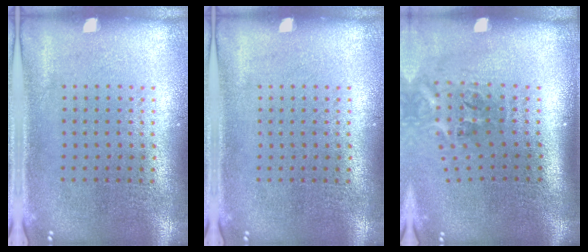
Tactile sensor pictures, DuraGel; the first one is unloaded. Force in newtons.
{"total": 0.0}
{"total": 2.3, "press": 1.4, "slide": 1.8}